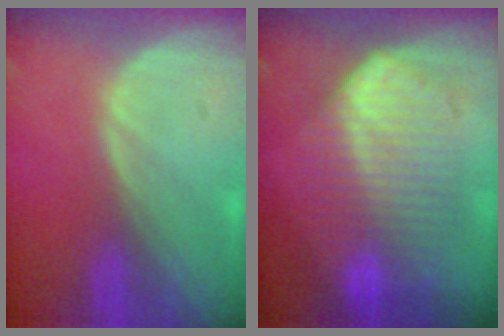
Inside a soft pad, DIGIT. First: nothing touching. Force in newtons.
{"total": 10.2, "press": 10.2, "slide": 0.5}